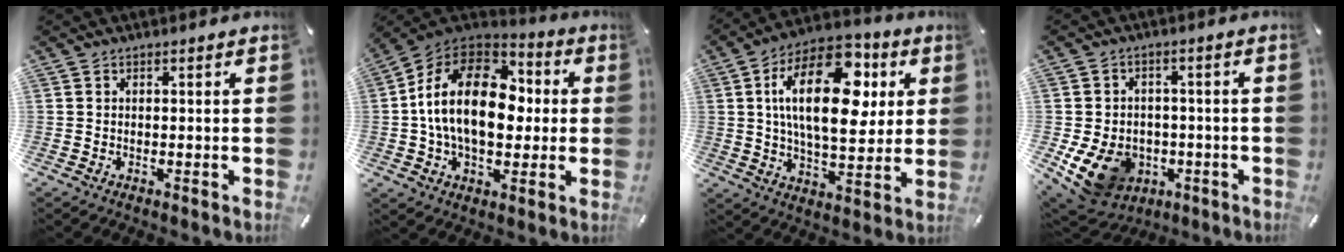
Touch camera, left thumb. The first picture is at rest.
{"total": 20.9, "force": [0.5, 14.0, 15.5], "torque": [-0.294, 0.018, 0.003]}
{"total": 23.0, "force": [6.4, 12.3, 18.3], "torque": [-0.315, -0.009, 0.099]}
{"total": 12.1, "force": [-4.7, 9.5, 5.8], "torque": [-0.124, 0.019, -0.079]}